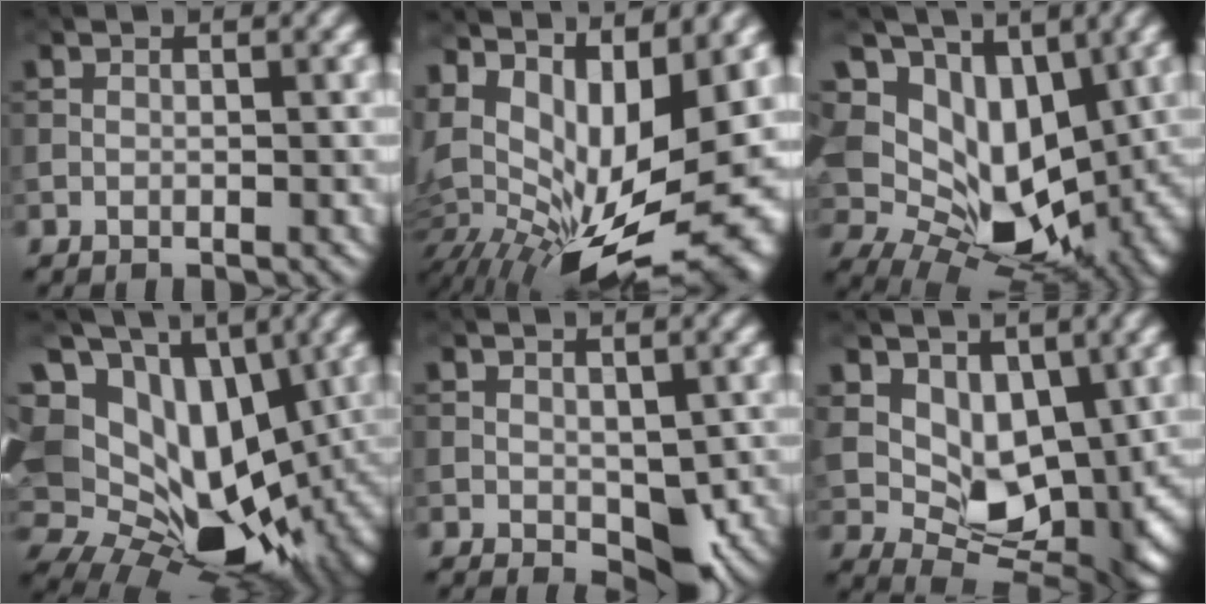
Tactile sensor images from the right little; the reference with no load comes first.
{"total": 15.1, "force": [0.0, 7.6, 13.1], "torque": [-0.204, -0.018, 0.032]}
{"total": 14.5, "force": [1.8, 10.2, 10.1], "torque": [-0.179, -0.022, 0.045]}
{"total": 20.7, "force": [0.7, 15.5, 13.8], "torque": [-0.252, 0.012, 0.028]}
{"total": 5.0, "force": [-0.8, 3.0, 4.0], "torque": [-0.067, -0.017, -0.003]}
{"total": 7.7, "force": [2.2, 5.1, 5.3], "torque": [-0.090, -0.021, 0.042]}